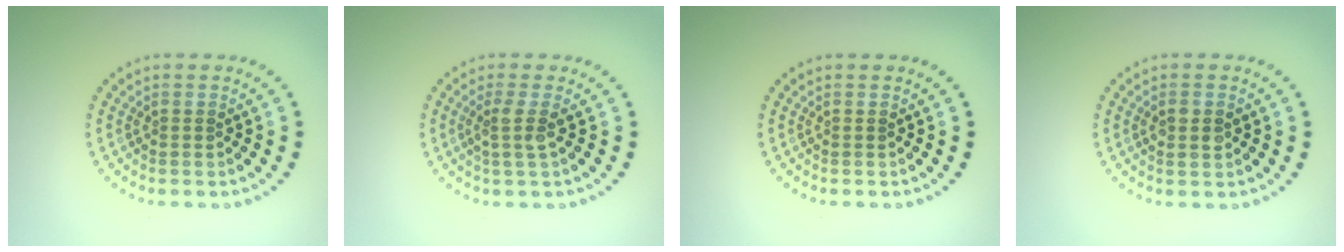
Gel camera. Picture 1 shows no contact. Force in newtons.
{"total": 1.8, "press": 1.3, "slide": 1.3}
{"total": 0.0}
{"total": 1.5, "press": 1.5, "slide": 0.2}